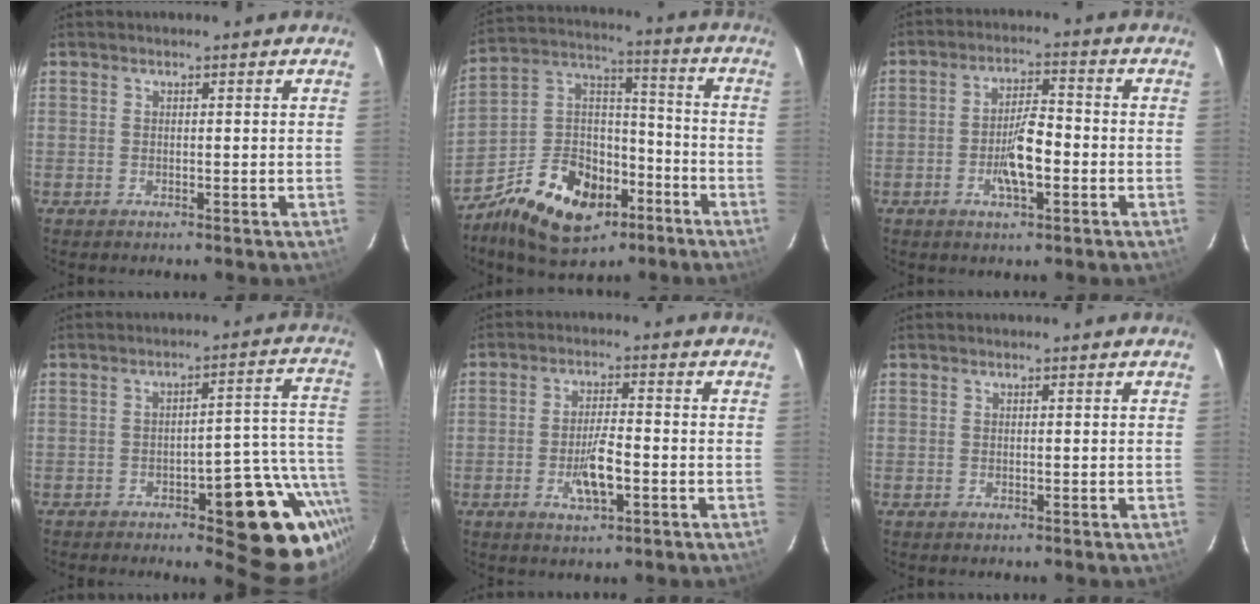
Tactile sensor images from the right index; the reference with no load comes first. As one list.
[{"total": 18.8, "force": [-10.1, 12.0, 10.4], "torque": [-0.222, 0.042, -0.147]}, {"total": 7.3, "force": [-2.4, 2.3, 6.5], "torque": [-0.122, 0.003, -0.039]}, {"total": 15.7, "force": [-8.8, 5.3, 12.0], "torque": [-0.102, 0.013, -0.112]}, {"total": 6.4, "force": [-2.3, 1.9, 5.6], "torque": [-0.109, -0.003, -0.038]}, {"total": 0.0}]